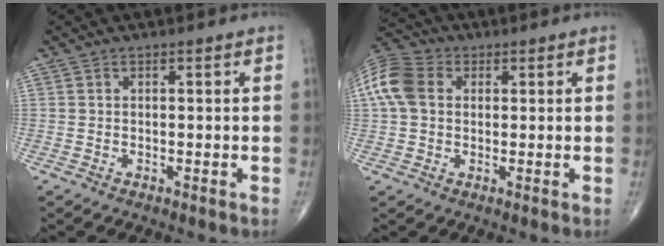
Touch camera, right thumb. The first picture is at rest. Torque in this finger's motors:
{"motor_torque": [-0.20, 0.24, 0.06, 0.01, 0.14]}